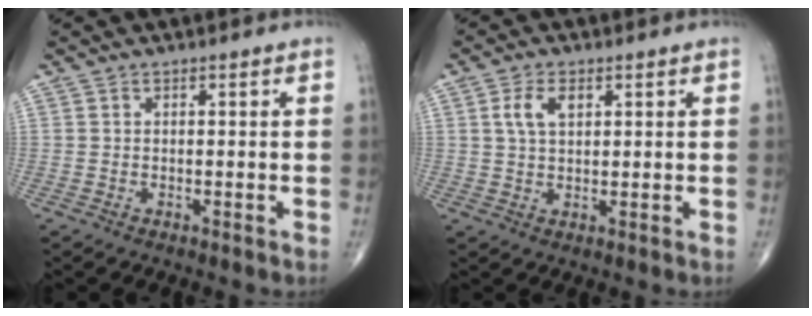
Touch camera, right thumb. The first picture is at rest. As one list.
[{"total": 4.8, "force": [1.7, 2.6, 3.6], "torque": [-0.070, 0.001, 0.032]}]